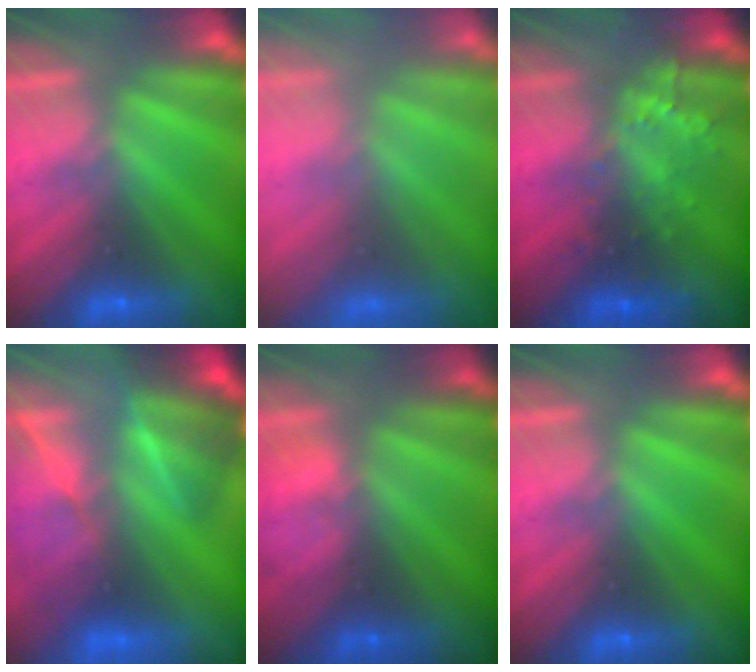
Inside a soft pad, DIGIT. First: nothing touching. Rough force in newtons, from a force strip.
{"total": 12.7}
{"total": 7.5}
{"total": 7.8}
{"total": 2.4}
{"total": 0.0}